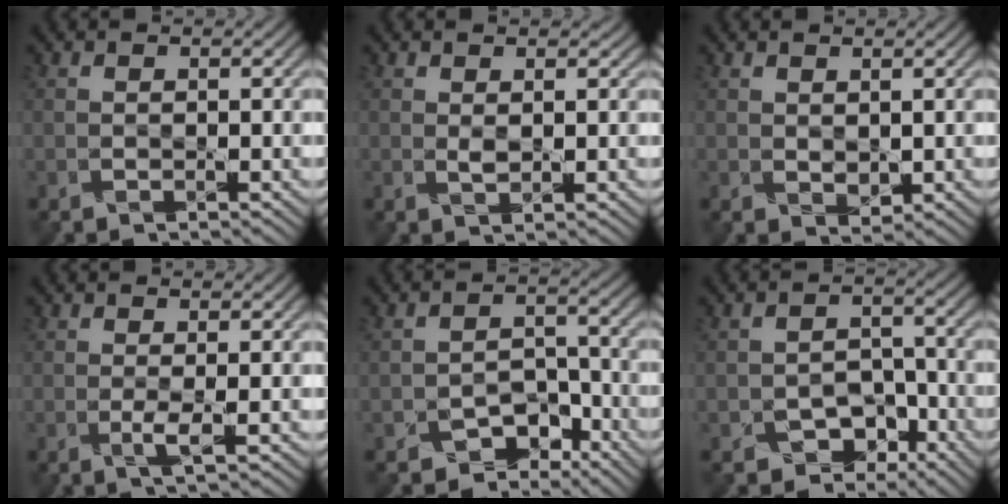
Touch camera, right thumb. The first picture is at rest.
{"total": 1.2, "force": [0.7, 0.6, 0.7], "torque": [-0.018, -0.003, 0.015]}
{"total": 1.2, "force": [0.7, 0.8, 0.6], "torque": [-0.015, -0.004, 0.017]}
{"total": 1.3, "force": [0.0, -0.2, 1.3], "torque": [-0.027, 0.002, -0.004]}
{"total": 5.2, "force": [-4.0, 2.8, 1.8], "torque": [-0.018, 0.000, -0.073]}
{"total": 5.2, "force": [-3.5, 3.3, 1.8], "torque": [-0.025, 0.001, -0.060]}